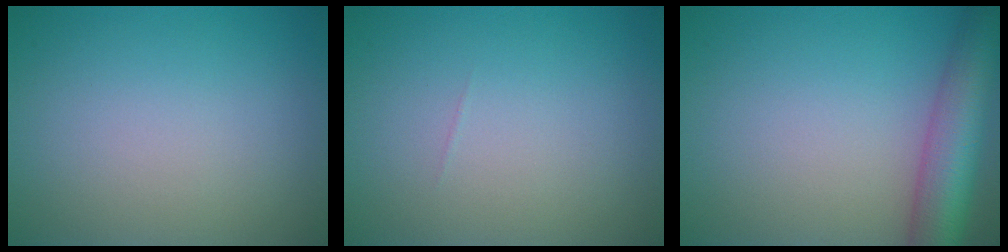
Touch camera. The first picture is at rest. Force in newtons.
{"total": 0.0}
{"total": 7.4, "press": 7.4, "slide": 0.4}